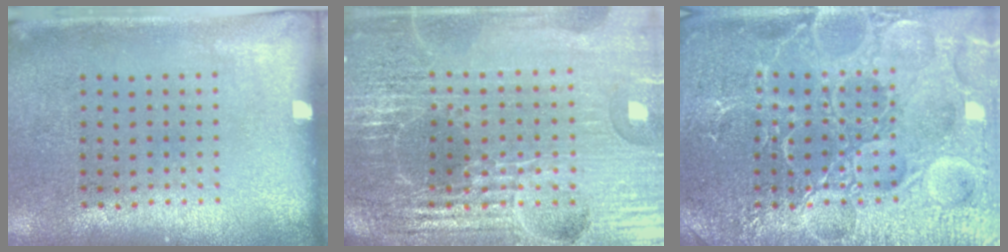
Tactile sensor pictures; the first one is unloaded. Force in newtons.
{"total": 6.8, "press": 5.9, "slide": 3.3}
{"total": 7.3, "press": 7.2, "slide": 0.9}